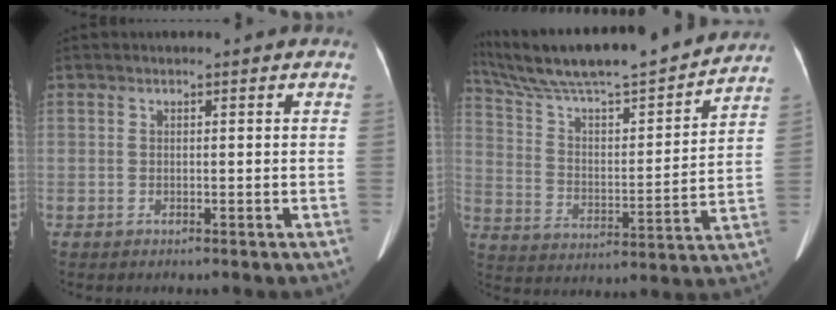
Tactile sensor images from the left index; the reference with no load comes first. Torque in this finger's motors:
{"motor_torque": [0.54, -1.60, 0.22, 0.04]}